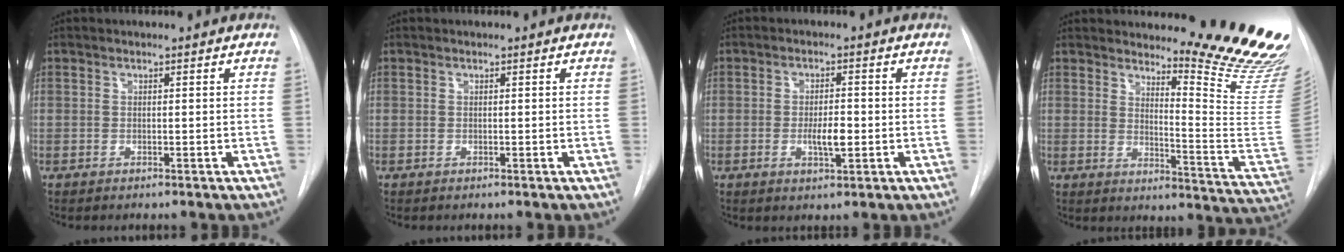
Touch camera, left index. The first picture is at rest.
{"total": 0.0}
{"total": 4.0, "force": [-0.8, 1.2, 3.7], "torque": [-0.063, -0.001, -0.010]}
{"total": 17.8, "force": [16.1, 0.2, 7.7], "torque": [-0.100, -0.149, 0.188]}